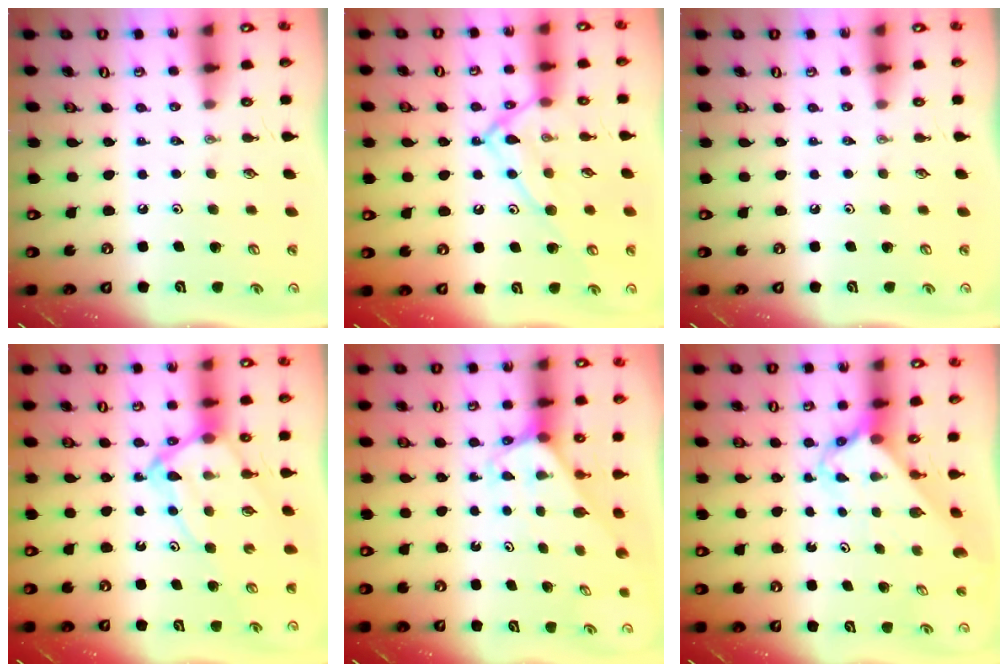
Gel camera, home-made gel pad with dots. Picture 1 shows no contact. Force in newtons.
{"total": 13.9, "press": 13.9, "slide": 0.7}
{"total": 0.0}
{"total": 10.6, "press": 10.5, "slide": 1.2}
{"total": 2.5, "press": 2.5, "slide": 0.2}
{"total": 2.7, "press": 2.7, "slide": 0.2}